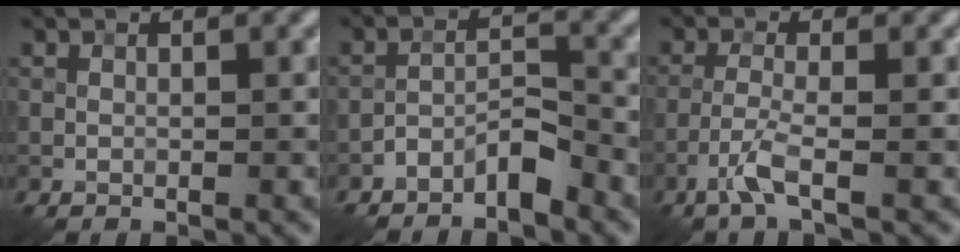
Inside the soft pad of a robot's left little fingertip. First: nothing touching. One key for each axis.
{"total": 3.1, "fx": -2.5, "fy": 0.9, "fz": 1.6, "tx": -0.026, "ty": 0.012, "tz": -0.051}
{"total": 2.6, "fx": -1.5, "fy": 0.2, "fz": 2.1, "tx": -0.048, "ty": 0.005, "tz": -0.040}